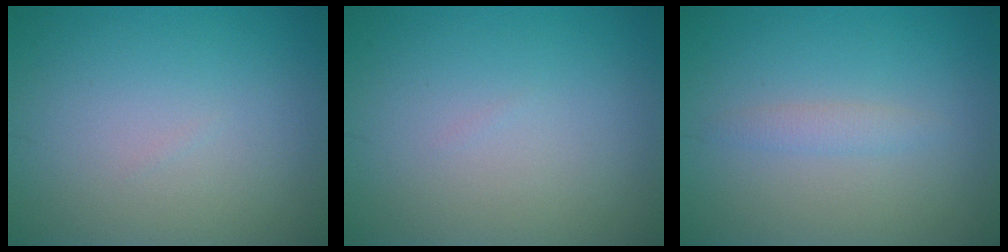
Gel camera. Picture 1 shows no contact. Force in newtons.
{"total": 0.0}
{"total": 1.2, "press": 1.2, "slide": 0.0}